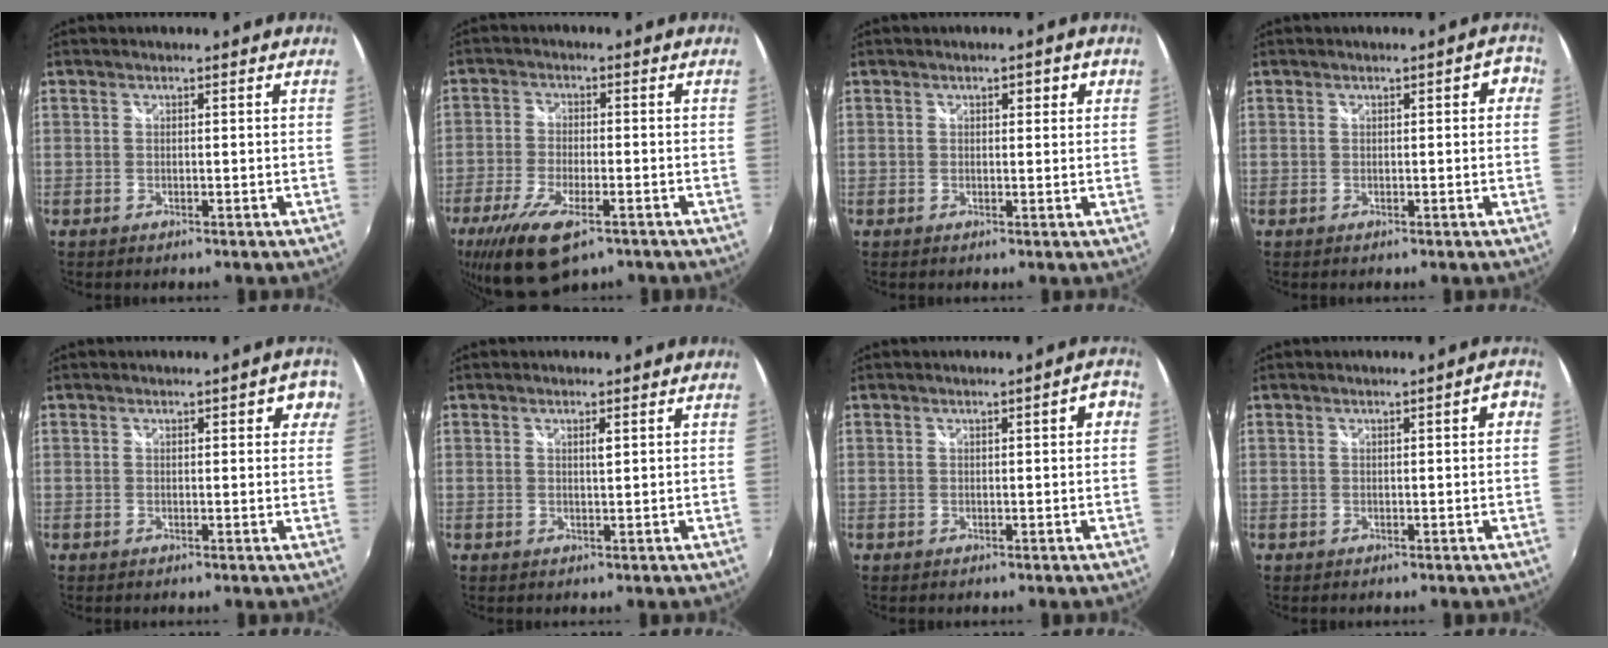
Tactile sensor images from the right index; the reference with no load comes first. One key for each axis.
{"total": 12.7, "fx": -7.9, "fy": 4.5, "fz": 8.9, "tx": -0.202, "ty": -0.044, "tz": -0.143}
{"total": 2.5, "fx": 1.0, "fy": 1.3, "fz": 1.9, "tx": -0.023, "ty": 0.008, "tz": 0.014}
{"total": 2.9, "fx": 0.7, "fy": 1.3, "fz": 2.5, "tx": -0.031, "ty": 0.011, "tz": 0.010}
{"total": 4.8, "fx": 2.1, "fy": 1.9, "fz": 3.9, "tx": -0.037, "ty": 0.015, "tz": 0.027}
{"total": 1.2, "fx": 0.5, "fy": 0.1, "fz": 1.0, "tx": -0.016, "ty": 0.001, "tz": 0.008}
{"total": 3.0, "fx": 0.8, "fy": 0.8, "fz": 2.8, "tx": -0.038, "ty": 0.010, "tz": 0.013}
{"total": 2.7, "fx": 0.7, "fy": 0.6, "fz": 2.6, "tx": -0.034, "ty": 0.009, "tz": 0.011}